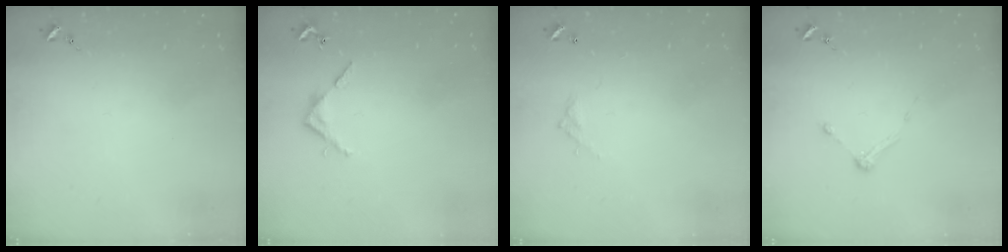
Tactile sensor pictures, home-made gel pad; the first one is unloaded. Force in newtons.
{"total": 4.0, "press": 4.0, "slide": 0.3}
{"total": 4.9, "press": 4.9, "slide": 0.3}
{"total": 4.1, "press": 4.1, "slide": 0.5}